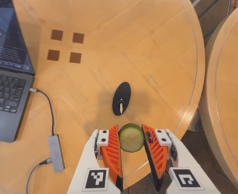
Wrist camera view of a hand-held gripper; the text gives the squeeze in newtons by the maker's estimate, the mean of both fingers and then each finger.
{"total": 8.0, "left": 7.9, "right": 8.1}